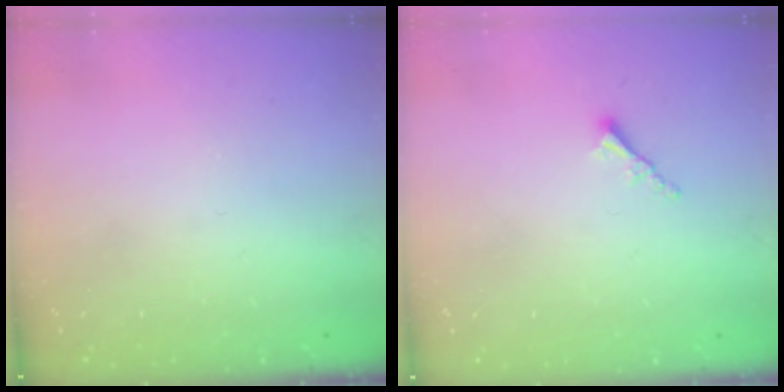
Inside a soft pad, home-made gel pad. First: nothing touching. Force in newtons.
{"total": 1.7, "press": 1.7, "slide": 0.3}